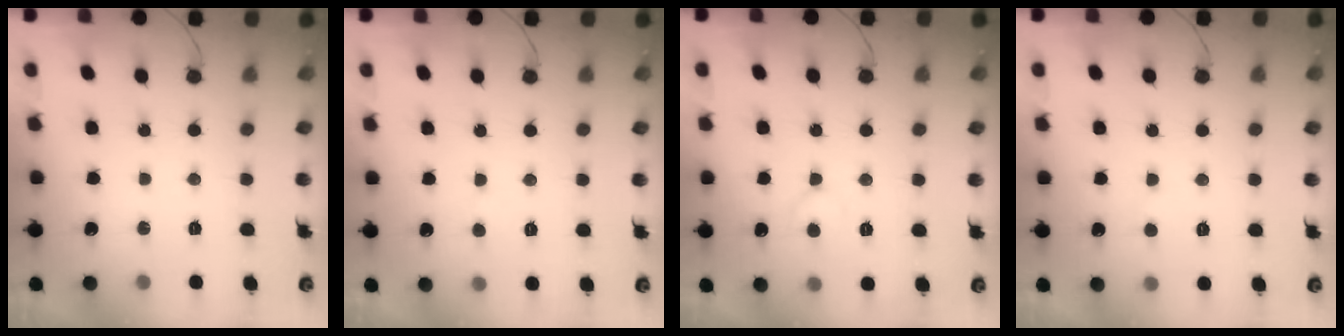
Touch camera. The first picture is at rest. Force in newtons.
{"total": 1.8, "press": 1.7, "slide": 0.1}
{"total": 4.8, "press": 4.8, "slide": 0.3}
{"total": 2.3, "press": 2.3, "slide": 0.3}